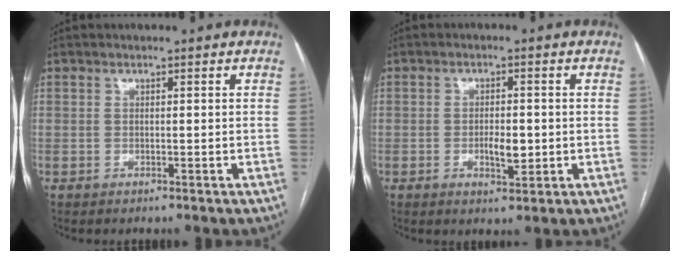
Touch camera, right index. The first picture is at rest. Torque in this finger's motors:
{"motor_torque": [0.05, -0.04, 0.05, 0.00]}